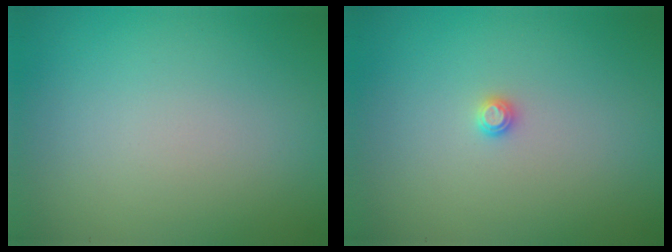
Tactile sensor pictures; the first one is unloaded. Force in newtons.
{"total": 0.8, "press": 0.8, "slide": 0.1}